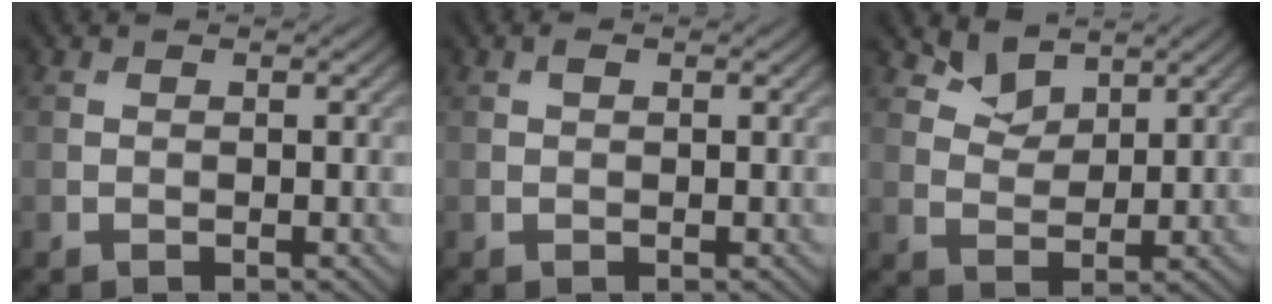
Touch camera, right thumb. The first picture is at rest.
{"total": 0.7, "force": [0.3, 0.4, 0.4], "torque": [-0.009, 0.001, 0.005]}
{"total": 3.6, "force": [2.8, 1.9, 1.3], "torque": [-0.031, -0.009, 0.056]}